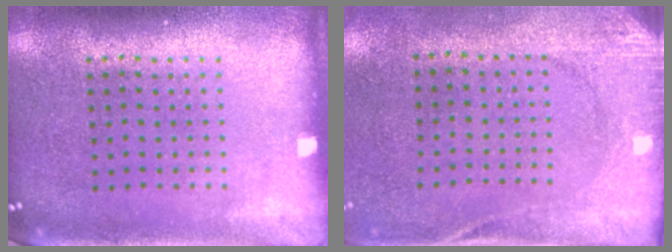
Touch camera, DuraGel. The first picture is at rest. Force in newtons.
{"total": 2.7, "press": 2.1, "slide": 1.7}